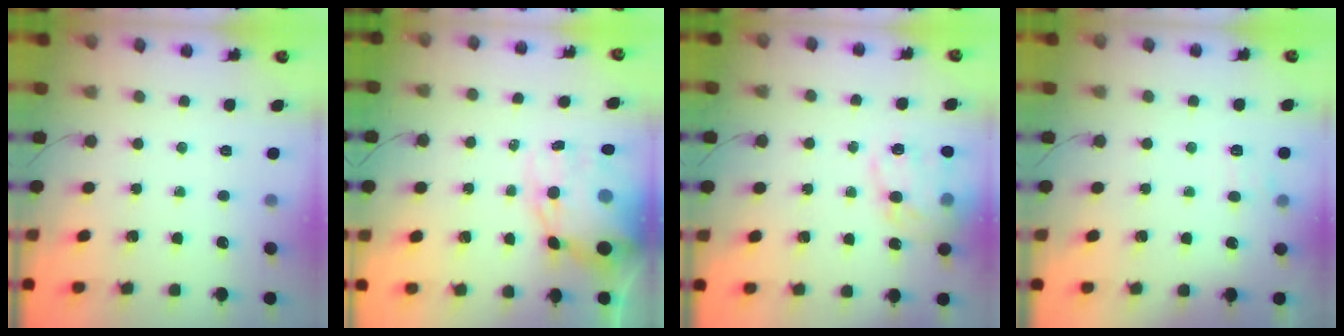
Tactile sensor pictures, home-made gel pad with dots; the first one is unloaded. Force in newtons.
{"total": 15.9, "press": 15.4, "slide": 3.8}
{"total": 14.8, "press": 14.6, "slide": 2.5}
{"total": 6.2, "press": 5.9, "slide": 1.8}